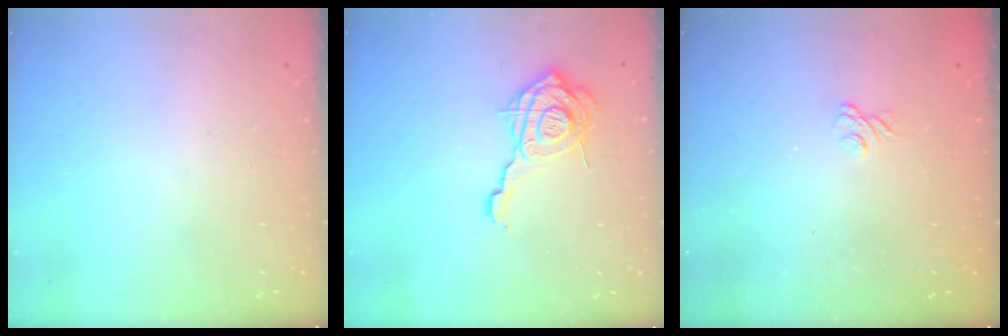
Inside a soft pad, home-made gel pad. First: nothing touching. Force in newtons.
{"total": 15.6, "press": 15.6, "slide": 1.4}
{"total": 1.9, "press": 1.5, "slide": 1.1}